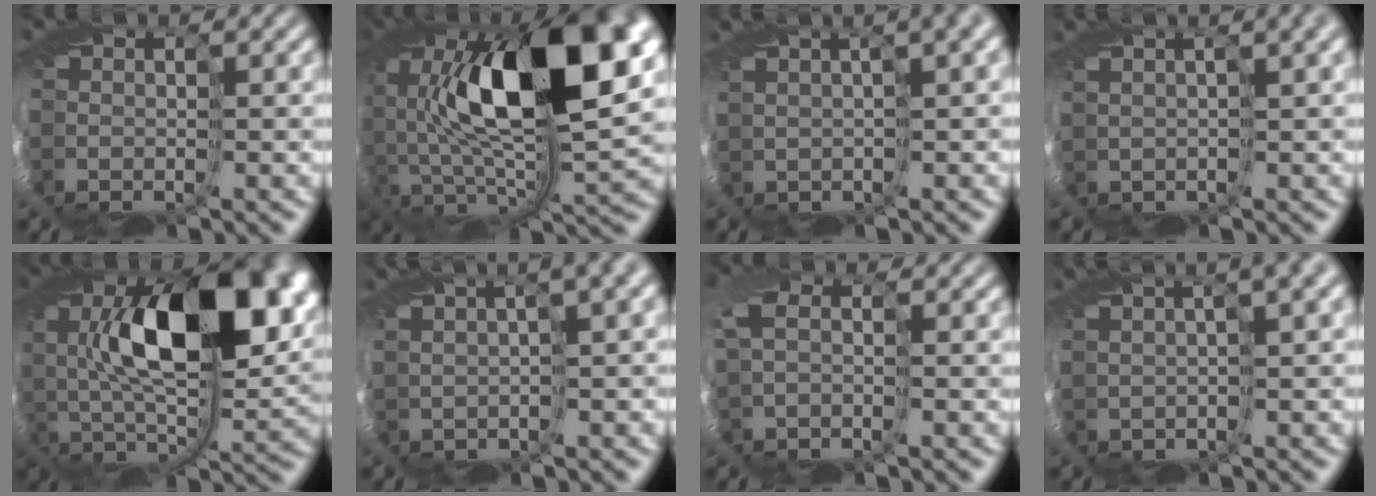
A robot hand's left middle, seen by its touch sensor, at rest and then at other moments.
{"total": 13.2, "force": [1.8, 5.4, 11.9], "torque": [-0.192, -0.011, 0.029]}
{"total": 5.6, "force": [3.0, 1.6, 4.4], "torque": [-0.033, 0.028, 0.027]}
{"total": 3.2, "force": [2.4, 0.1, 2.1], "torque": [-0.017, 0.024, 0.022]}
{"total": 11.1, "force": [1.8, 4.7, 9.9], "torque": [-0.150, -0.004, 0.025]}
{"total": 6.5, "force": [3.3, 1.7, 5.3], "torque": [-0.049, 0.031, 0.035]}
{"total": 0.7, "force": [0.1, -0.3, 0.7], "torque": [-0.040, -0.003, 0.002]}
{"total": 6.1, "force": [3.4, 1.4, 4.8], "torque": [-0.040, 0.035, 0.035]}